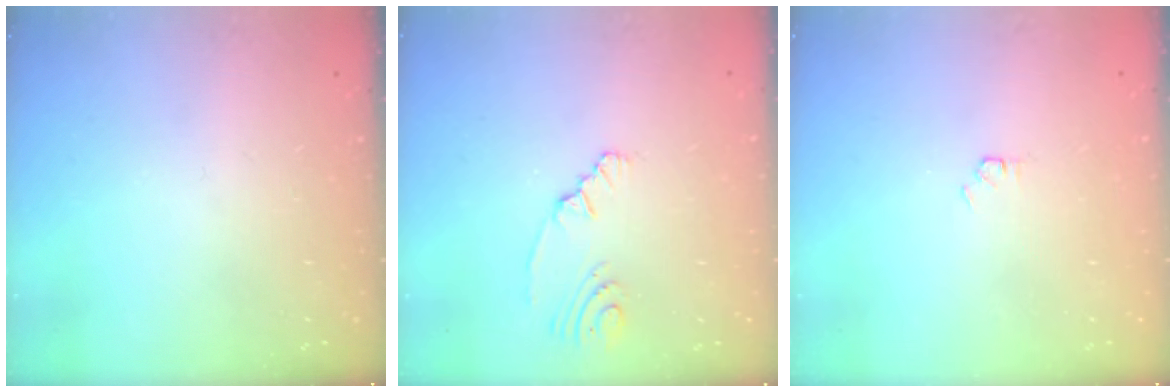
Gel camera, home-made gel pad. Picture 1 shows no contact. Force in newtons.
{"total": 2.8, "press": 2.3, "slide": 1.7}
{"total": 1.5, "press": 1.4, "slide": 0.3}